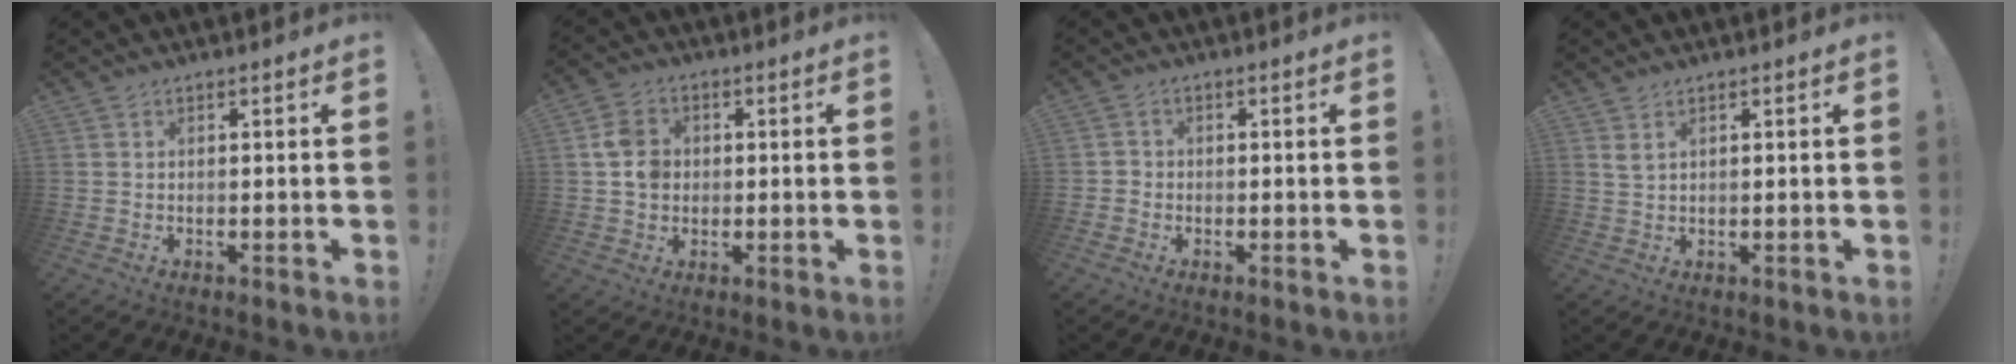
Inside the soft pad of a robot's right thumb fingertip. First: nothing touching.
{"total": 8.1, "force": [0.8, 7.0, 4.0], "torque": [-0.067, 0.012, 0.021]}
{"total": 2.1, "force": [-0.9, 1.7, 0.7], "torque": [-0.014, 0.010, -0.016]}
{"total": 3.4, "force": [2.3, 0.7, 2.3], "torque": [-0.043, -0.011, 0.040]}